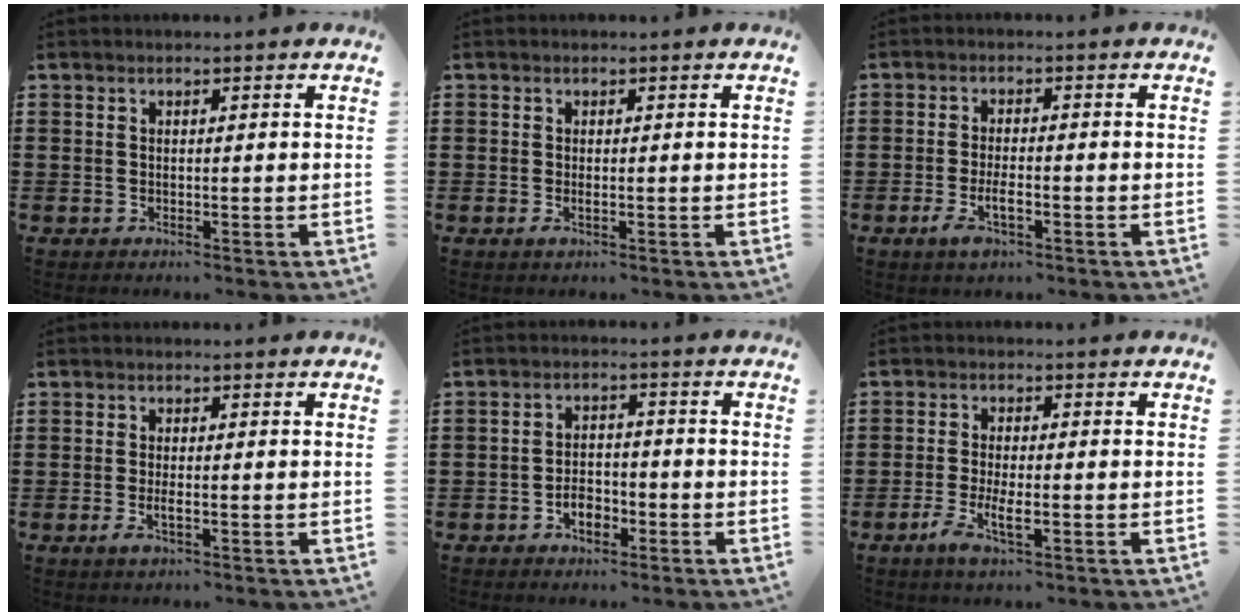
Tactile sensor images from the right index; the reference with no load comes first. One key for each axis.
{"total": 0.8, "fx": -0.2, "fy": 0.0, "fz": 0.8, "tx": -0.014, "ty": -0.005, "tz": -0.002}
{"total": 4.0, "fx": -1.7, "fy": 1.2, "fz": 3.5, "tx": -0.071, "ty": -0.003, "tz": -0.034}
{"total": 2.0, "fx": -0.8, "fy": 0.3, "fz": 1.9, "tx": -0.039, "ty": -0.006, "tz": -0.016}
{"total": 3.7, "fx": -1.9, "fy": 2.2, "fz": 2.4, "tx": -0.036, "ty": 0.001, "tz": -0.037}
{"total": 4.5, "fx": -1.9, "fy": 1.0, "fz": 4.0, "tx": -0.086, "ty": -0.009, "tz": -0.039}